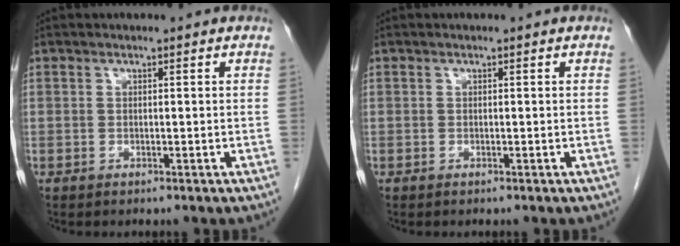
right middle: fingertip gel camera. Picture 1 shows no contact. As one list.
[{"total": 0.0}]